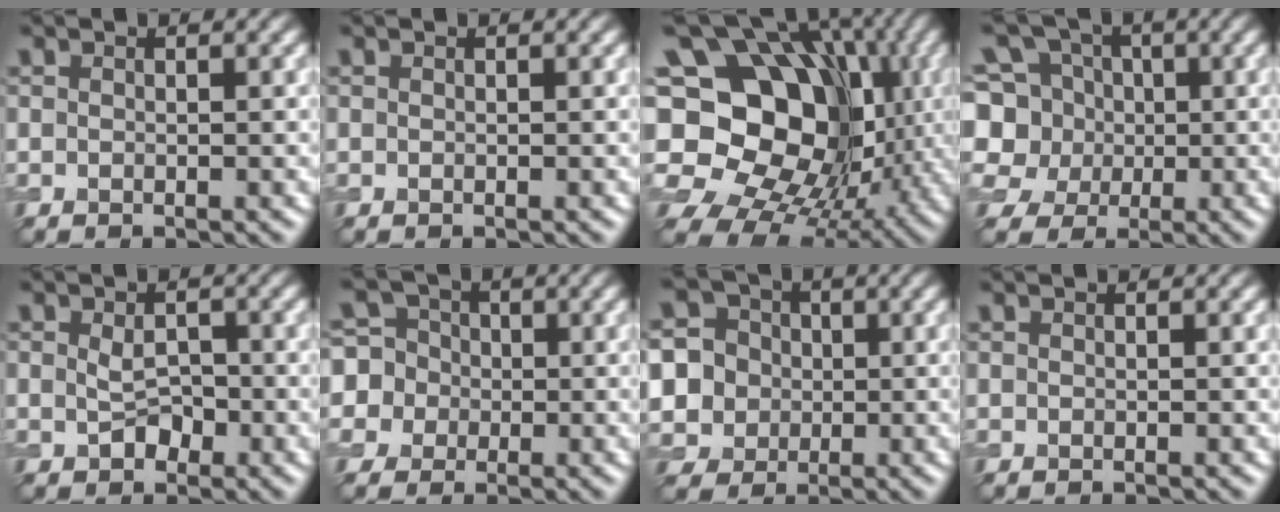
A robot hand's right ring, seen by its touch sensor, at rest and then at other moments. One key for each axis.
{"total": 0.0}
{"total": 18.8, "fx": 0.5, "fy": 14.7, "fz": 11.7, "tx": -0.188, "ty": 0.010, "tz": 0.015}
{"total": 9.2, "fx": 1.3, "fy": 8.1, "fz": 4.0, "tx": -0.104, "ty": 0.037, "tz": -0.013}
{"total": 2.6, "fx": -0.4, "fy": 1.9, "fz": 1.7, "tx": -0.030, "ty": -0.002, "tz": -0.008}
{"total": 6.9, "fx": -0.3, "fy": 6.6, "fz": 1.7, "tx": -0.044, "ty": 0.034, "tz": -0.042}
{"total": 9.0, "fx": -0.2, "fy": 8.6, "fz": 2.4, "tx": -0.084, "ty": 0.014, "tz": -0.020}
{"total": 0.0}